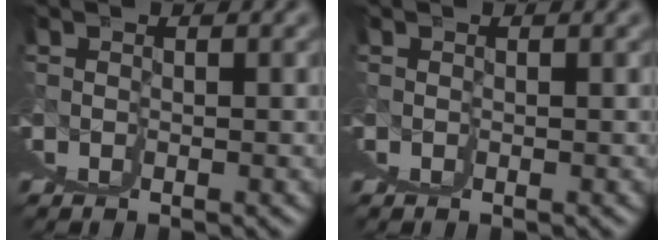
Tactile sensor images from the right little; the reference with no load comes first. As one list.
[{"total": 0.0}]